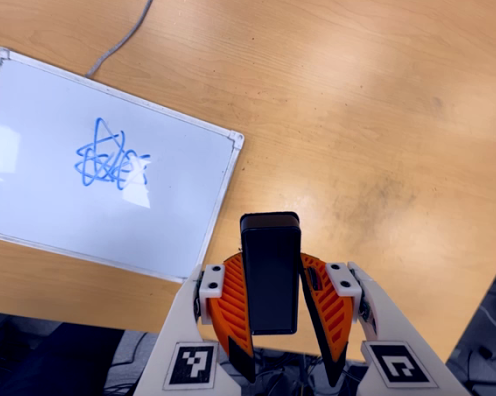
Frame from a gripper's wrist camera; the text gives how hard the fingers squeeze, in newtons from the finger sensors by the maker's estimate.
{"total": 6.0, "left": 5.6, "right": 6.3}